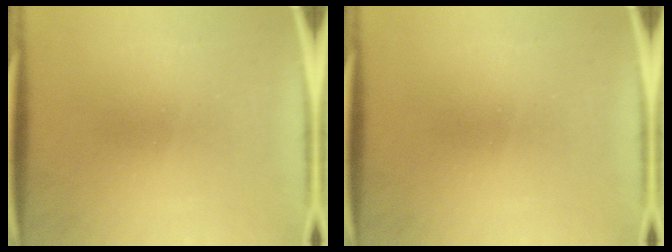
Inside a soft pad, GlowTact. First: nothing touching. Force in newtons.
{"total": 0.0}